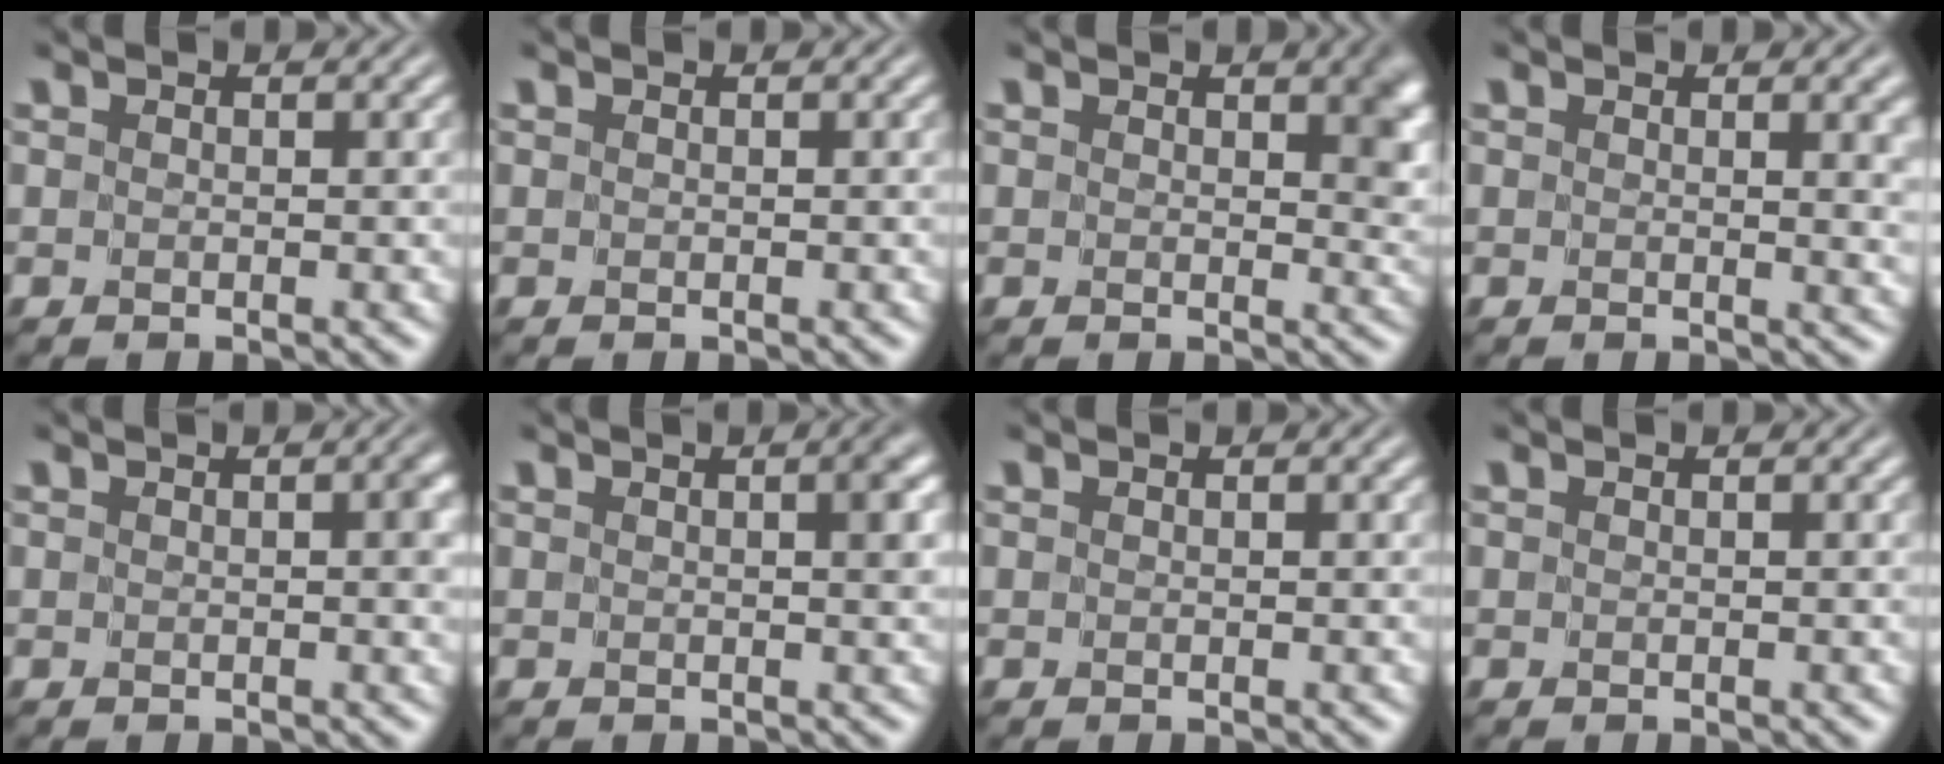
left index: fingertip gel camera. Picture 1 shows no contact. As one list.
[{"total": 0.0}, {"total": 3.9, "force": [1.0, 2.2, 3.0], "torque": [-0.032, -0.004, 0.013]}, {"total": 2.5, "force": [0.8, 0.7, 2.3], "torque": [-0.023, -0.004, 0.013]}, {"total": 1.4, "force": [0.1, 0.6, 1.3], "torque": [-0.015, 0.001, 0.001]}, {"total": 1.6, "force": [0.4, 0.2, 1.6], "torque": [-0.020, 0.003, 0.003]}, {"total": 0.0}, {"total": 0.0}]